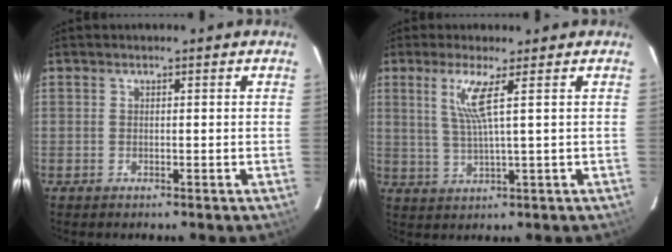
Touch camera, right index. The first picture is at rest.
{"total": 5.4, "force": [2.2, -0.8, 4.9], "torque": [-0.093, -0.007, 0.047]}